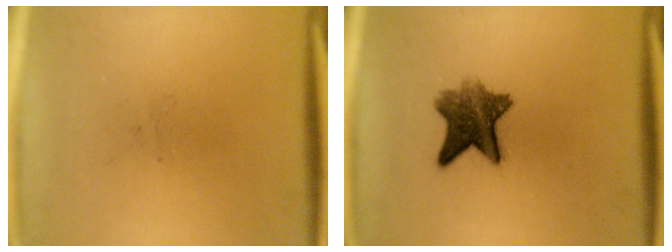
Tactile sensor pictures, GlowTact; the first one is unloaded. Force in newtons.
{"total": 7.5}